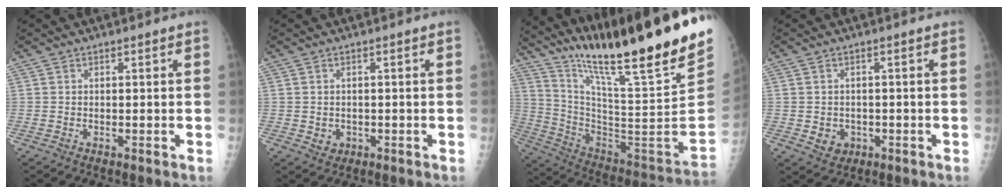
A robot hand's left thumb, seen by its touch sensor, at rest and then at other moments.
{"total": 1.9, "force": [-0.2, 1.7, 0.8], "torque": [-0.007, 0.001, 0.004]}
{"total": 30.9, "force": [23.4, 1.0, 20.1], "torque": [-0.310, -0.149, 0.373]}
{"total": 3.4, "force": [-0.7, 3.0, 1.4], "torque": [-0.010, 0.001, 0.001]}